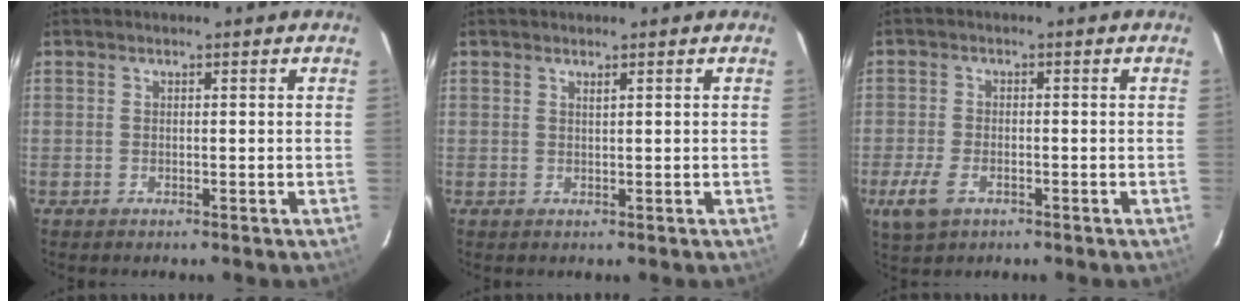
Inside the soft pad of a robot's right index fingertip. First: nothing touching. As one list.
[{"total": 0.5, "force": [0.4, -0.1, 0.3], "torque": [-0.004, 0.000, 0.007]}, {"total": 6.1, "force": [-3.1, 3.3, 4.0], "torque": [-0.105, -0.010, -0.057]}]